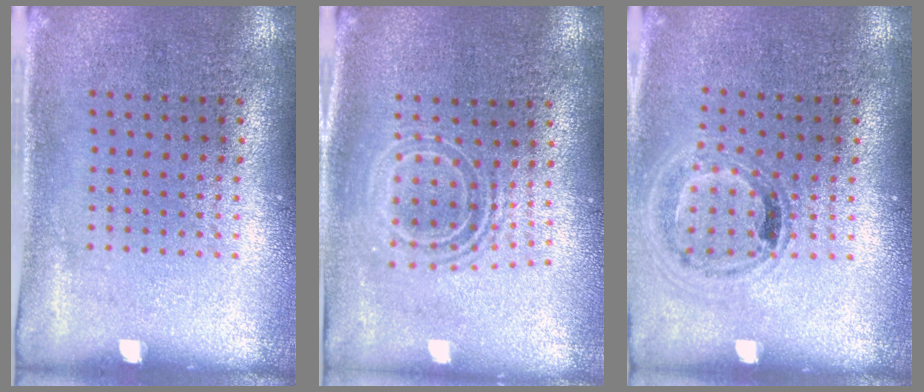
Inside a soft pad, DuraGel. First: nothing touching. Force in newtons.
{"total": 1.7, "press": 1.2, "slide": 1.1}
{"total": 1.0, "press": 1.0, "slide": 0.1}